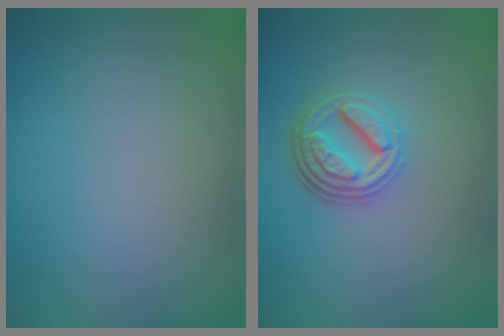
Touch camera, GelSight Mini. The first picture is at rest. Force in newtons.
{"total": 4.9, "press": 3.5, "slide": 3.4}